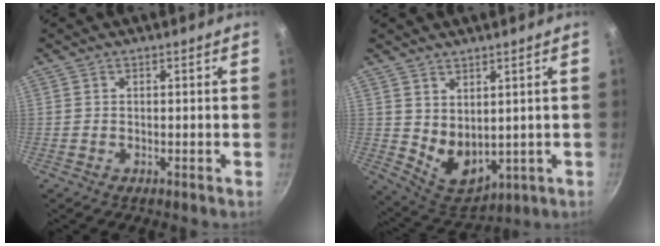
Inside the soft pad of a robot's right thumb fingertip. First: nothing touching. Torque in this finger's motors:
{"motor_torque": [-0.50, 0.75, 0.34, 0.49, 0.00]}